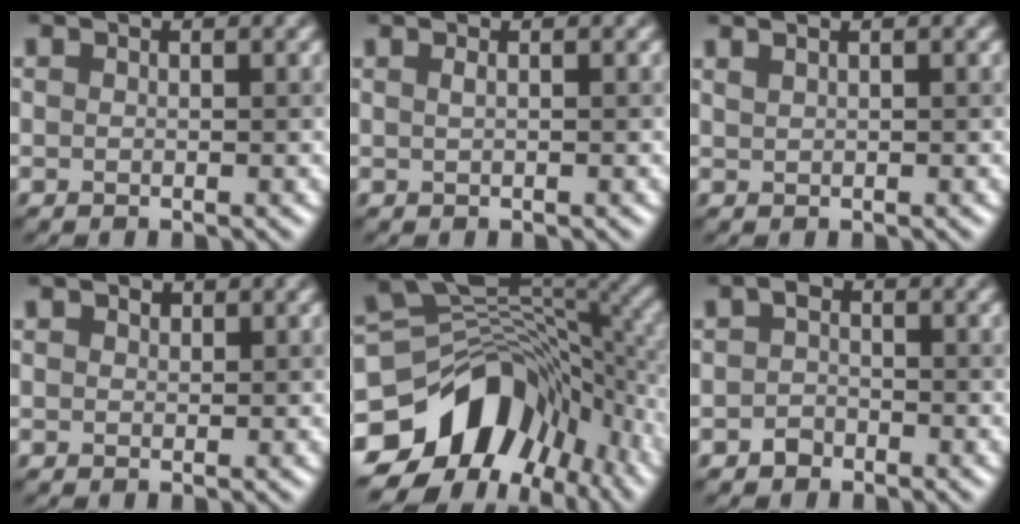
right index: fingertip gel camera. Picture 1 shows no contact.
{"total": 0.7, "force": [0.2, 0.3, 0.6], "torque": [-0.004, 0.000, 0.000]}
{"total": 1.7, "force": [1.1, 0.7, 1.0], "torque": [-0.011, 0.000, 0.011]}
{"total": 0.7, "force": [0.5, 0.5, 0.2], "torque": [-0.004, 0.000, 0.008]}
{"total": 14.8, "force": [-6.0, 10.1, 9.0], "torque": [-0.155, -0.008, -0.095]}
{"total": 1.5, "force": [-0.9, 1.1, 0.4], "torque": [-0.002, 0.004, -0.020]}